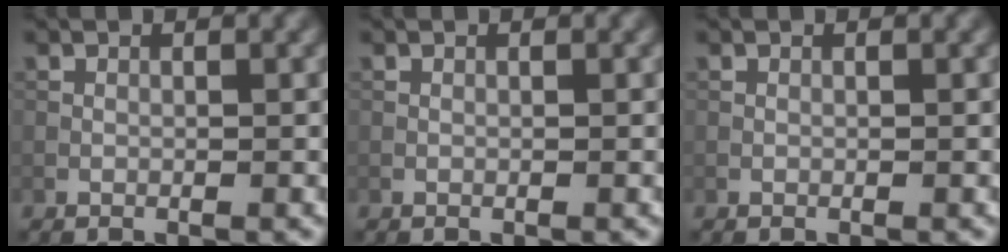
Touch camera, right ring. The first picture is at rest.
{"total": 0.0}
{"total": 0.0}